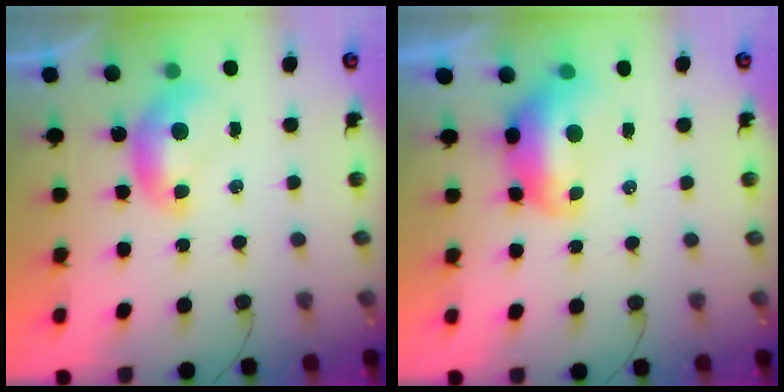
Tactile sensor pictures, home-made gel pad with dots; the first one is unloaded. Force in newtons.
{"total": 2.7, "press": 2.5, "slide": 1.1}